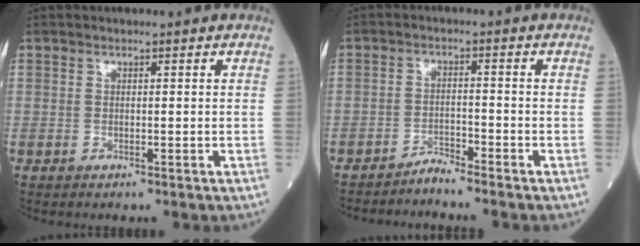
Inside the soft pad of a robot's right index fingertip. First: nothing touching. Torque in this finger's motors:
{"motor_torque": [-0.24, -0.19, 0.06, 0.00]}